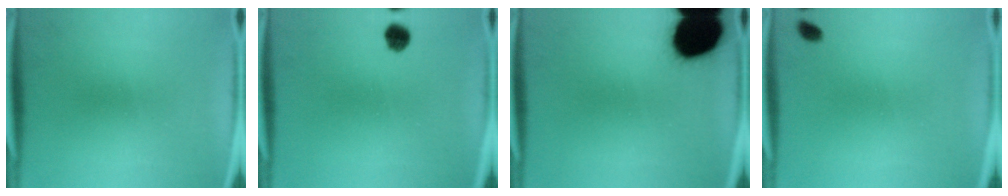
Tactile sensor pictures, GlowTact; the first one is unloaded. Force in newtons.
{"total": 3.1}
{"total": 19.8}
{"total": 1.2}